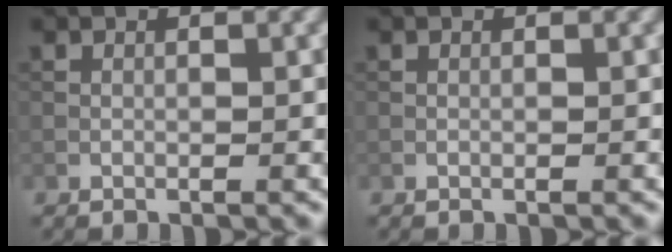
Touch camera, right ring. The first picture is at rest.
{"total": 0.0}